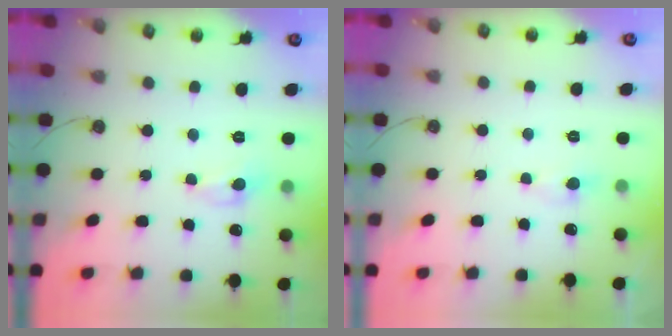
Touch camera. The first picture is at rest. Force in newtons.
{"total": 0.6, "press": 0.4, "slide": 0.4}